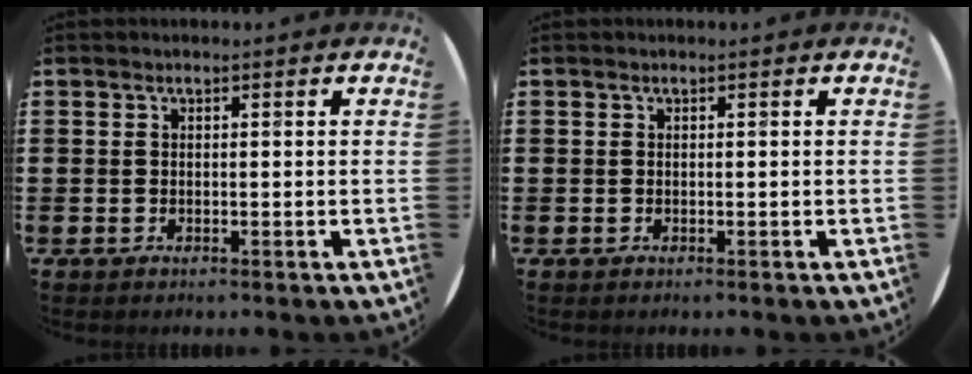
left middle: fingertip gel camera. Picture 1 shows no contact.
{"total": 0.0}